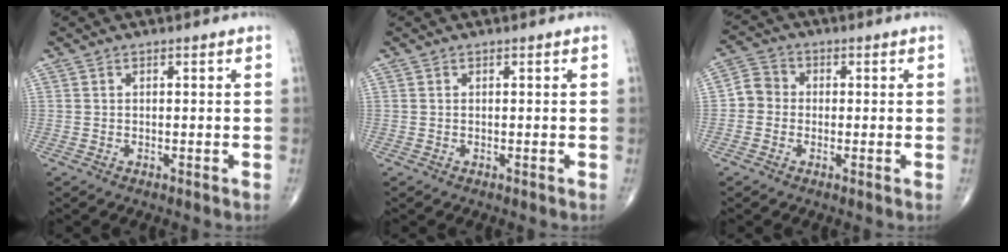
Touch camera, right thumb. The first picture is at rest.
{"total": 0.0}
{"total": 4.4, "force": [-0.6, 4.1, 1.5], "torque": [-0.011, 0.013, -0.024]}